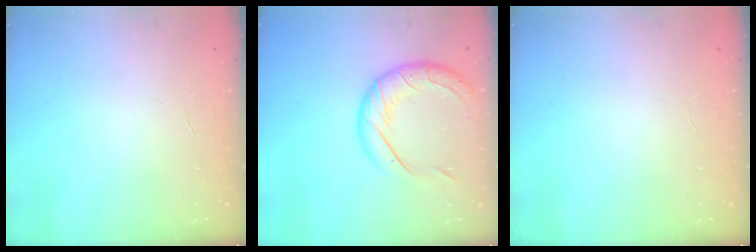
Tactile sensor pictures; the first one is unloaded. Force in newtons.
{"total": 16.0, "press": 15.8, "slide": 2.1}
{"total": 0.0}